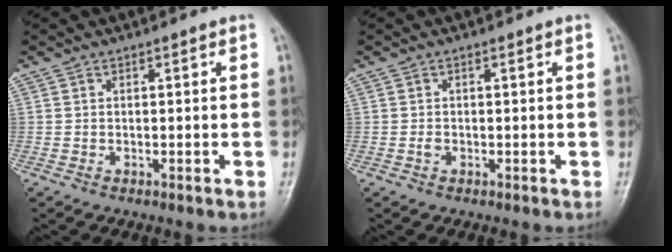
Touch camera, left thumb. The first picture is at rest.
{"total": 0.9, "force": [-0.2, 0.6, 0.6], "torque": [-0.008, 0.000, -0.004]}